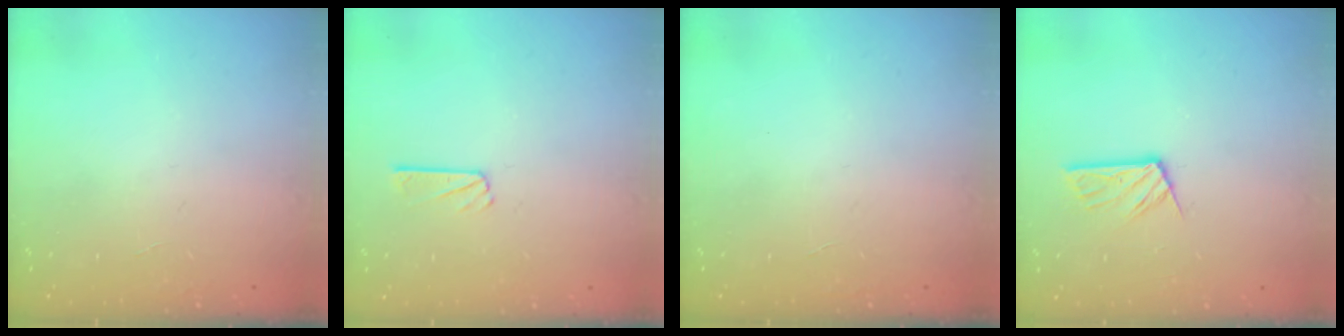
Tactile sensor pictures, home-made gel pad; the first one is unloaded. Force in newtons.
{"total": 5.3, "press": 5.3, "slide": 0.3}
{"total": 0.0}
{"total": 8.7, "press": 8.7, "slide": 0.7}